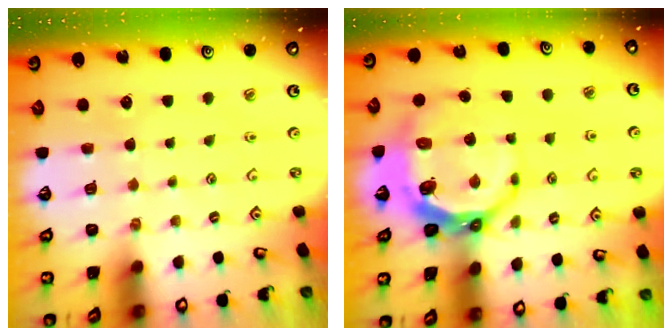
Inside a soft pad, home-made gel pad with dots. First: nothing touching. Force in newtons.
{"total": 10.1, "press": 9.2, "slide": 4.3}